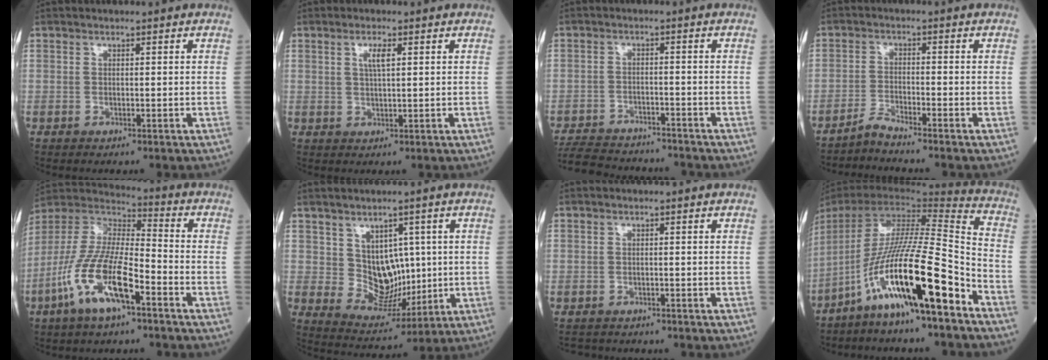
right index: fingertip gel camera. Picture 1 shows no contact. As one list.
[{"total": 2.6, "force": [1.0, 0.4, 2.4], "torque": [-0.048, 0.001, 0.017]}, {"total": 12.3, "force": [-11.3, 3.3, 3.4], "torque": [-0.067, 0.003, -0.167]}, {"total": 3.1, "force": [-2.9, -1.0, 0.4], "torque": [-0.013, -0.015, -0.058]}, {"total": 15.0, "force": [-7.1, 3.9, 12.6], "torque": [-0.272, -0.006, -0.136]}, {"total": 7.6, "force": [1.5, 5.6, 4.9], "torque": [-0.073, 0.006, 0.047]}, {"total": 2.5, "force": [-2.1, 1.3, -0.4], "torque": [-0.002, 0.001, -0.036]}, {"total": 20.6, "force": [-12.0, 0.7, 16.8], "torque": [-0.330, -0.017, -0.225]}]